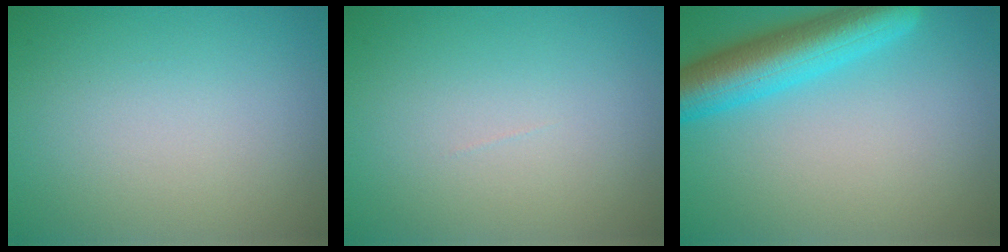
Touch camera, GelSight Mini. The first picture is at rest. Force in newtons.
{"total": 0.0}
{"total": 7.0, "press": 7.0, "slide": 0.3}